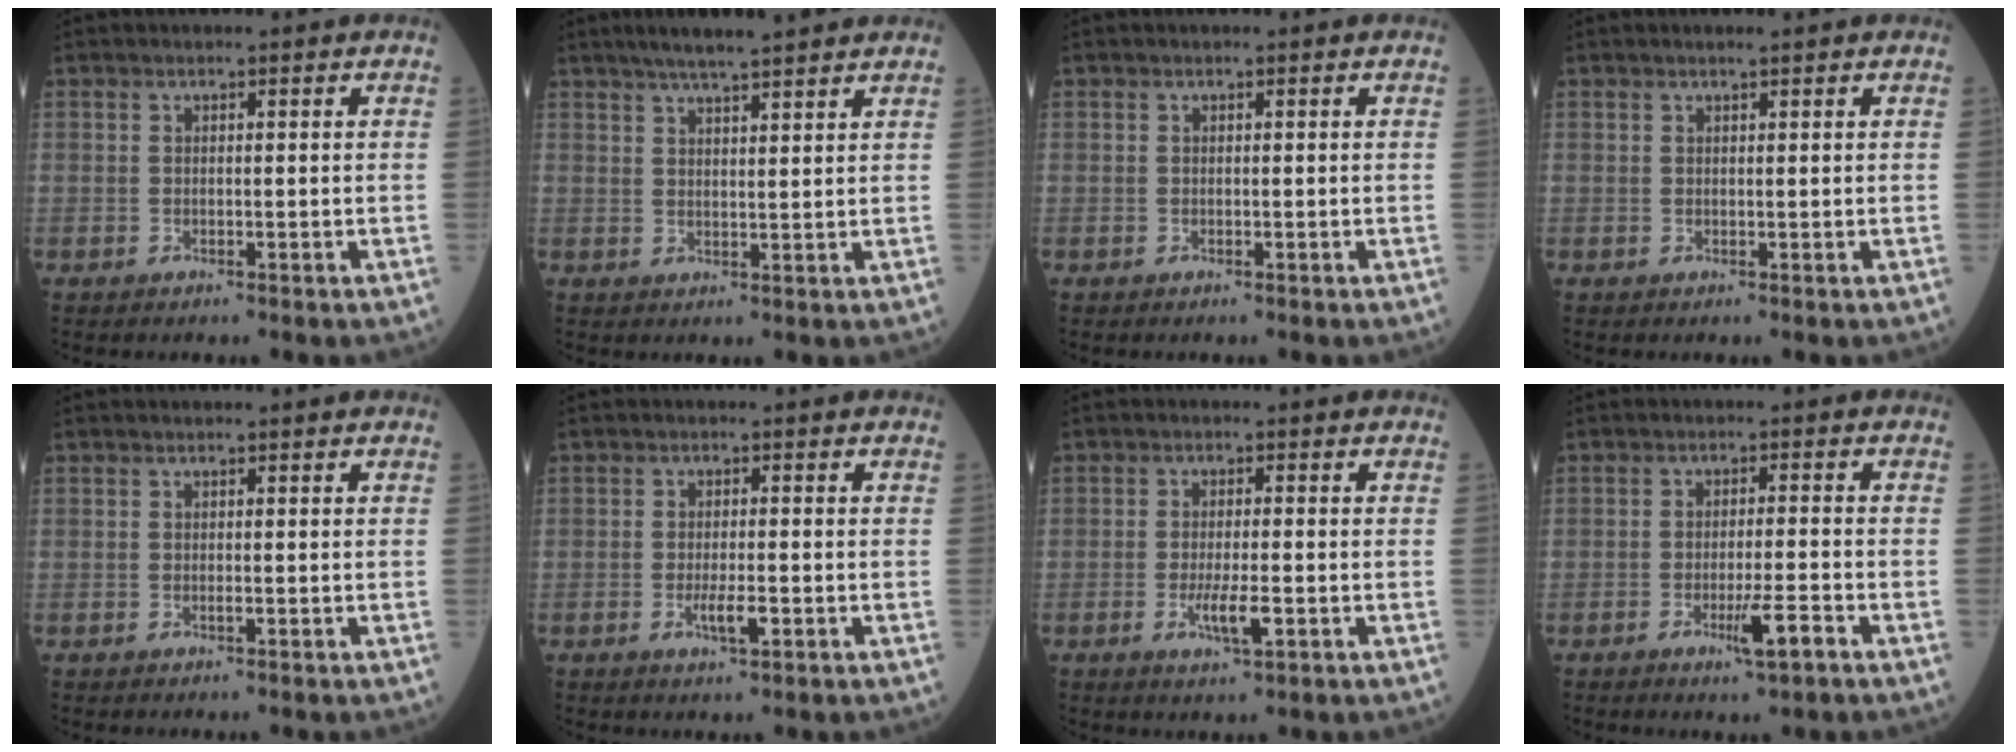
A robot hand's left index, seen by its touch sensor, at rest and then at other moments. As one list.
[{"total": 8.0, "force": [6.6, 0.4, 4.4], "torque": [-0.068, 0.024, 0.099]}, {"total": 0.0}, {"total": 1.0, "force": [0.8, 0.0, 0.6], "torque": [-0.013, 0.003, 0.014]}, {"total": 0.0}, {"total": 3.0, "force": [-1.1, 0.6, 2.7], "torque": [-0.054, -0.002, -0.017]}, {"total": 4.0, "force": [-1.3, 0.6, 3.7], "torque": [-0.072, -0.005, -0.022]}, {"total": 4.6, "force": [-2.5, 0.1, 3.8], "torque": [-0.066, -0.006, -0.042]}]